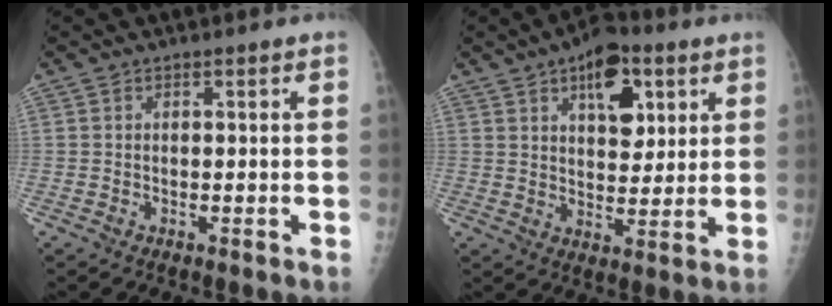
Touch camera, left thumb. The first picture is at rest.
{"total": 11.6, "force": [5.3, 6.3, 8.2], "torque": [-0.083, -0.019, 0.078]}